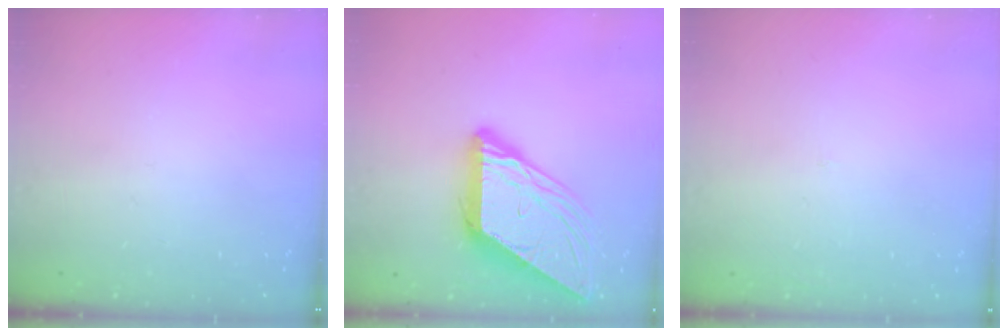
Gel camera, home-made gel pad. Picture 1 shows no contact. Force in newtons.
{"total": 13.4, "press": 13.3, "slide": 1.5}
{"total": 1.4, "press": 1.4, "slide": 0.1}